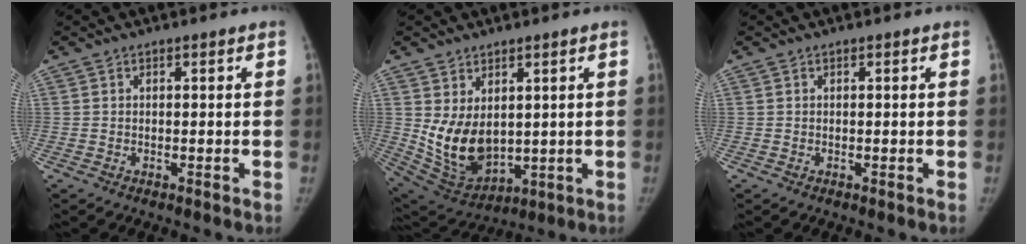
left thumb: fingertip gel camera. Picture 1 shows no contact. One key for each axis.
{"total": 11.4, "fx": 1.6, "fy": 7.6, "fz": 8.3, "tx": -0.130, "ty": -0.020, "tz": 0.061}
{"total": 0.0}